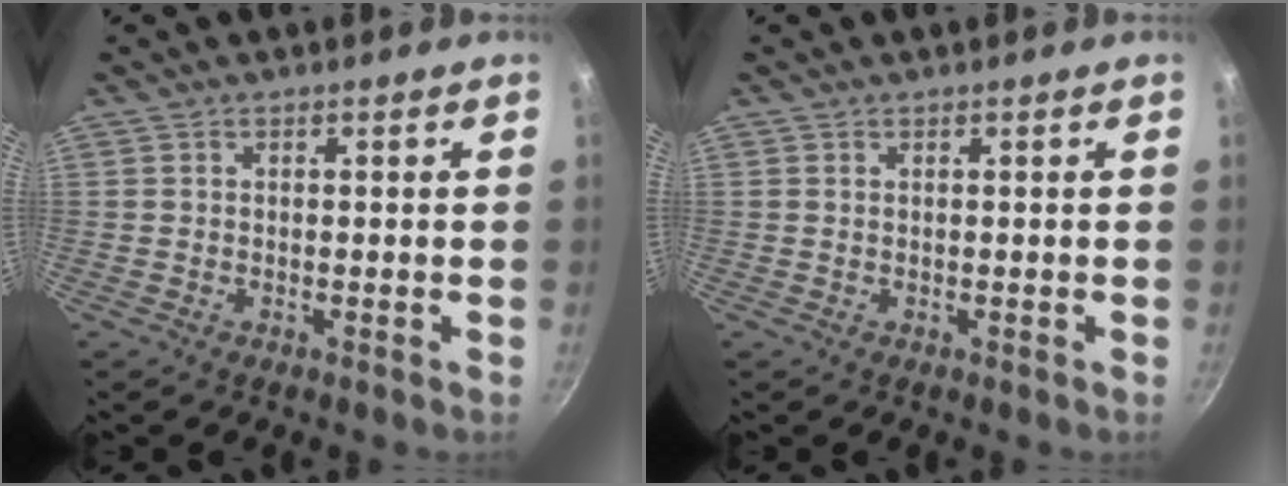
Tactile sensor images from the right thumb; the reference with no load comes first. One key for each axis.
{"total": 0.0}